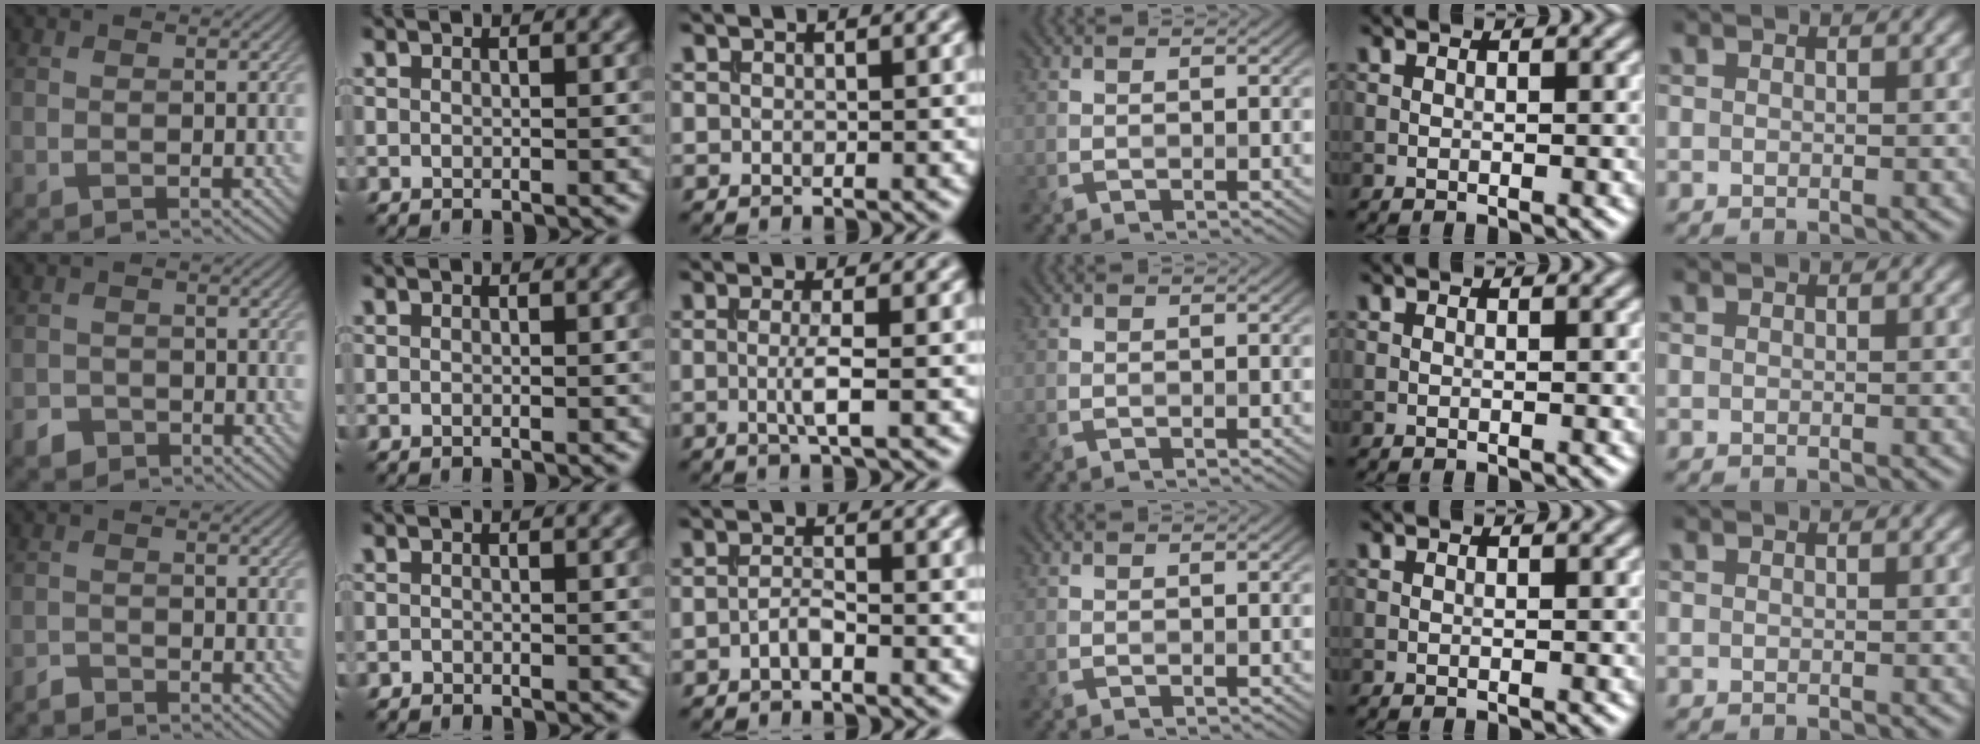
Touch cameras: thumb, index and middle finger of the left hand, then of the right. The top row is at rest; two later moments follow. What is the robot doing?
{"motion": "extract", "object": "file holder"}